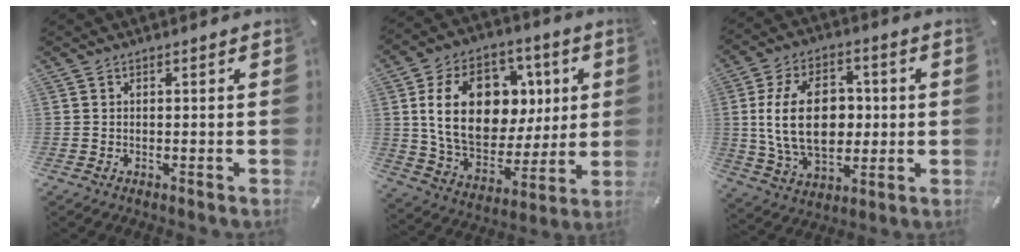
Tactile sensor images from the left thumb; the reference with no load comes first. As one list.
[{"total": 21.6, "force": [4.5, 15.6, 14.4], "torque": [-0.268, -0.005, 0.081]}, {"total": 18.4, "force": [1.0, 12.5, 13.5], "torque": [-0.273, 0.005, 0.017]}]